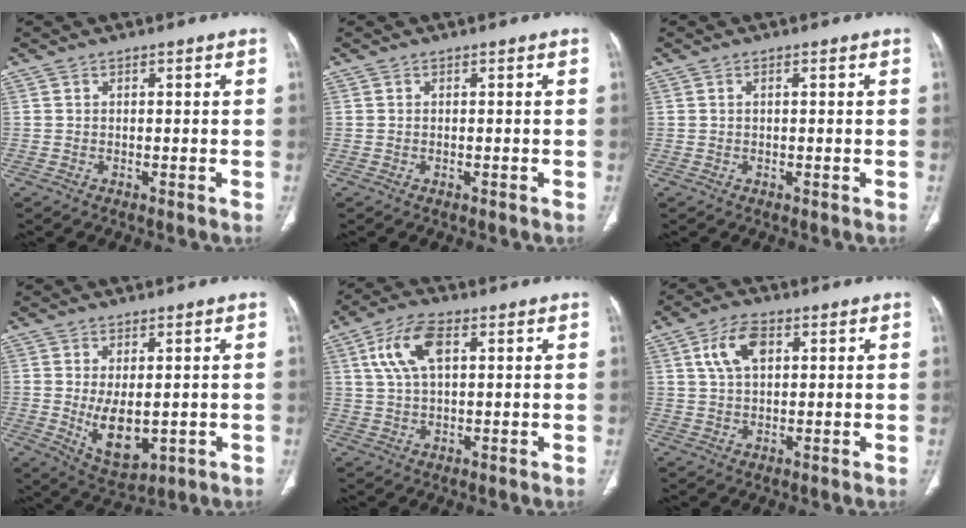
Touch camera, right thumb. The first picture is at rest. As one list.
[{"total": 0.0}, {"total": 0.6, "force": [0.1, 0.2, 0.5], "torque": [-0.015, 0.003, 0.003]}, {"total": 8.6, "force": [-0.8, 4.5, 7.3], "torque": [-0.109, -0.019, 0.008]}, {"total": 9.2, "force": [3.1, 4.5, 7.4], "torque": [-0.150, 0.008, 0.058]}, {"total": 7.3, "force": [2.5, 4.1, 5.5], "torque": [-0.102, 0.002, 0.048]}]